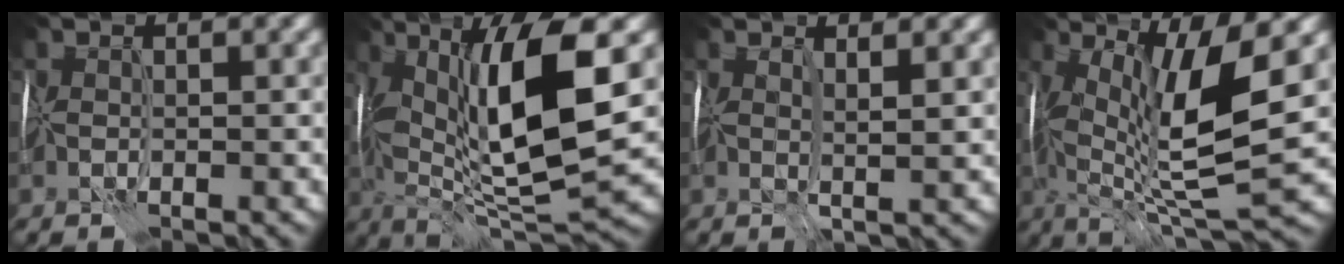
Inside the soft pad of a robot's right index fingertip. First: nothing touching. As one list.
[{"total": 13.3, "force": [2.4, 3.8, 12.5], "torque": [-0.214, -0.005, 0.046]}, {"total": 2.4, "force": [1.3, 0.3, 2.0], "torque": [-0.027, -0.001, 0.022]}, {"total": 11.0, "force": [1.6, 2.6, 10.6], "torque": [-0.189, -0.005, 0.032]}]